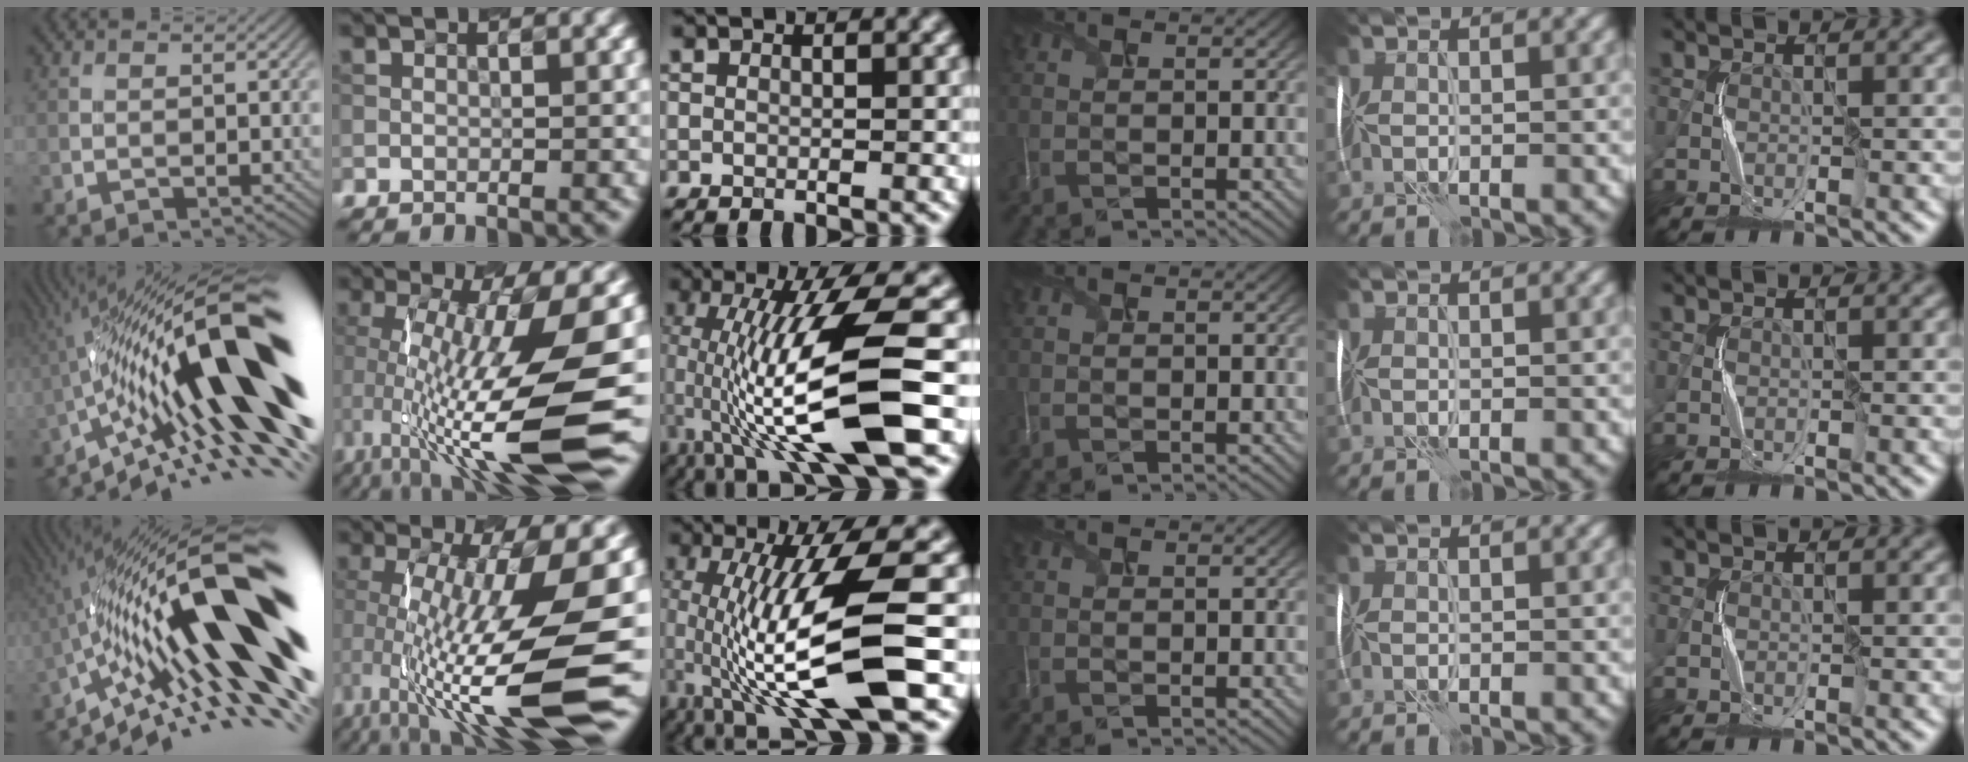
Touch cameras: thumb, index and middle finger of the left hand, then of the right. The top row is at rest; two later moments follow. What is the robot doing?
{"motion": "shake", "object": "plastic piggy bank"}